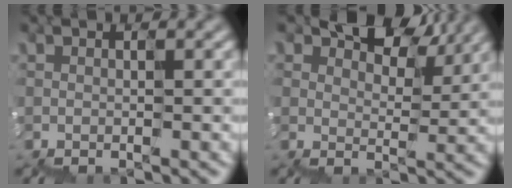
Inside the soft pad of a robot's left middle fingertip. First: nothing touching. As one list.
[{"total": 4.8, "force": [4.3, 1.9, 1.0], "torque": [-0.034, 0.001, 0.073]}]